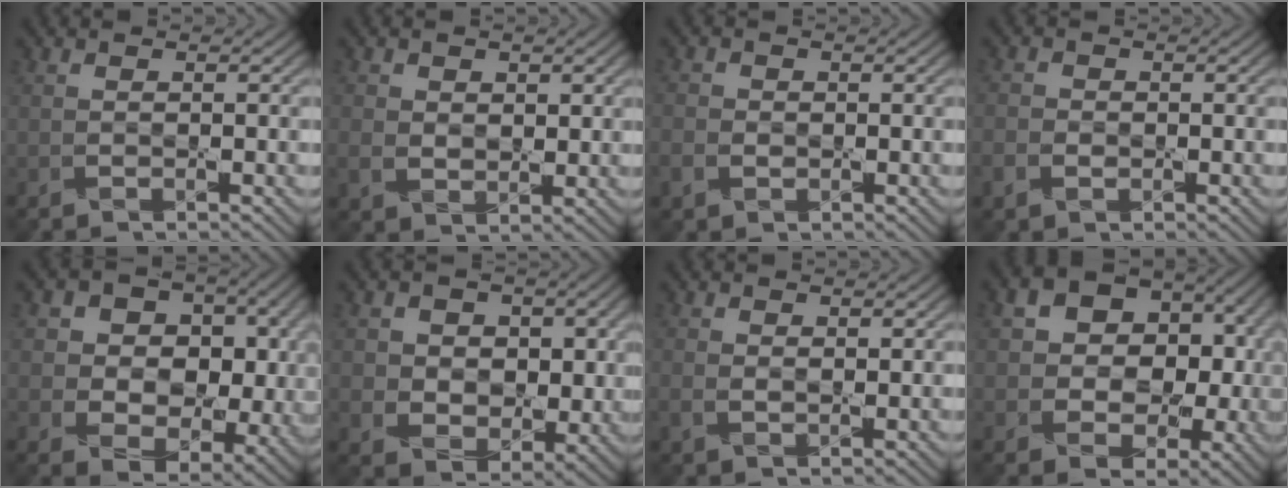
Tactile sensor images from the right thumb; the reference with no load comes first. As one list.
[{"total": 3.8, "force": [1.1, 3.0, 2.0], "torque": [-0.055, -0.010, 0.021]}, {"total": 2.5, "force": [-0.6, 2.1, 1.2], "torque": [-0.035, -0.003, -0.016]}, {"total": 2.6, "force": [-0.9, 2.1, 1.3], "torque": [-0.036, -0.004, -0.022]}, {"total": 12.2, "force": [1.6, 9.5, 7.4], "torque": [-0.133, -0.012, 0.021]}, {"total": 8.0, "force": [1.9, 6.7, 4.0], "torque": [-0.094, -0.005, 0.031]}, {"total": 2.5, "force": [0.4, 1.6, 1.8], "torque": [-0.045, -0.004, 0.011]}, {"total": 13.8, "force": [1.6, 10.7, 8.5], "torque": [-0.139, 0.003, 0.024]}]